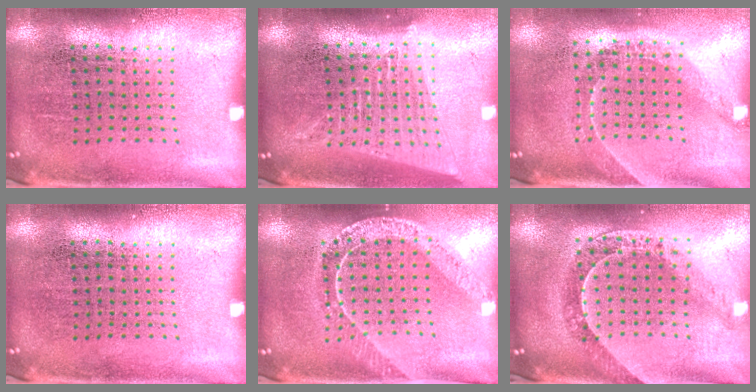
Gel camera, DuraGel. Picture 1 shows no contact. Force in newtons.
{"total": 1.7, "press": 1.6, "slide": 0.7}
{"total": 1.6, "press": 1.2, "slide": 1.1}
{"total": 0.0}
{"total": 1.7, "press": 1.6, "slide": 0.5}
{"total": 1.2, "press": 1.2, "slide": 0.3}